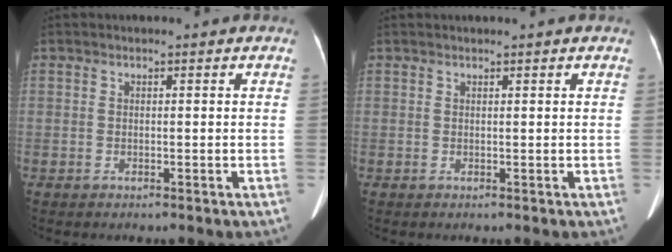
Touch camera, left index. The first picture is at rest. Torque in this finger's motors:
{"motor_torque": [0.04, 0.15, -0.11, 0.00]}